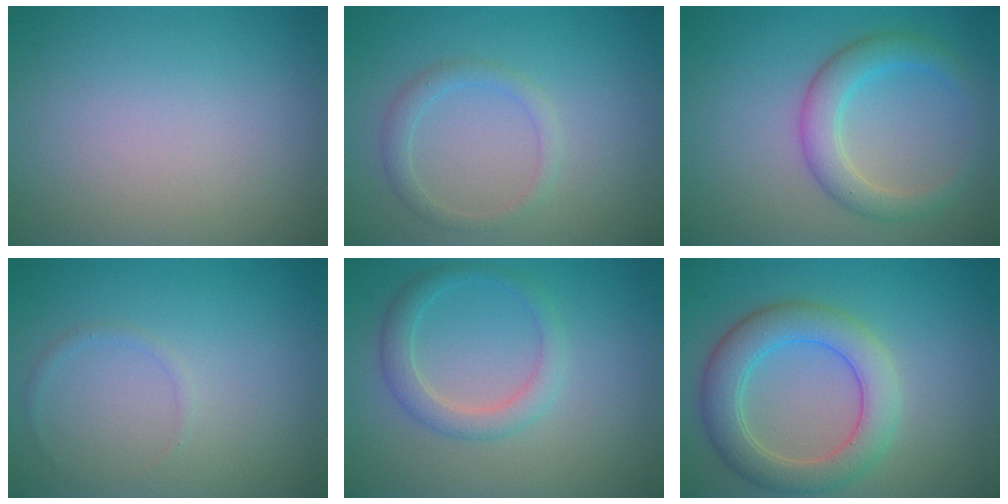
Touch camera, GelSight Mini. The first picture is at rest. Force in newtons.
{"total": 1.6, "press": 1.6, "slide": 0.1}
{"total": 3.6, "press": 3.6, "slide": 0.1}
{"total": 0.6, "press": 0.6, "slide": 0.0}
{"total": 2.5, "press": 2.5, "slide": 0.1}
{"total": 5.5, "press": 5.4, "slide": 0.4}